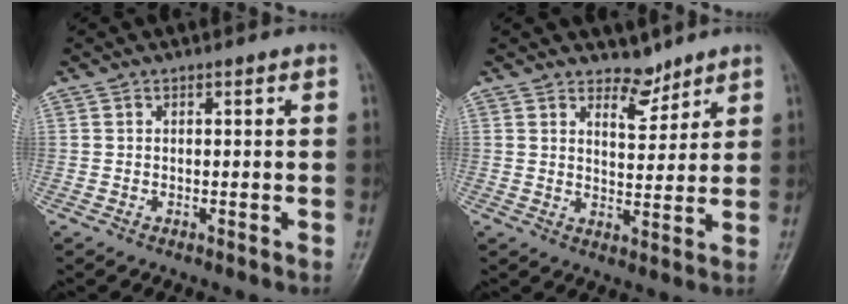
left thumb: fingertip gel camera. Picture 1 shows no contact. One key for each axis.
{"total": 4.6, "fx": 3.9, "fy": 2.2, "fz": 1.1, "tx": 0.007, "ty": -0.033, "tz": 0.066}